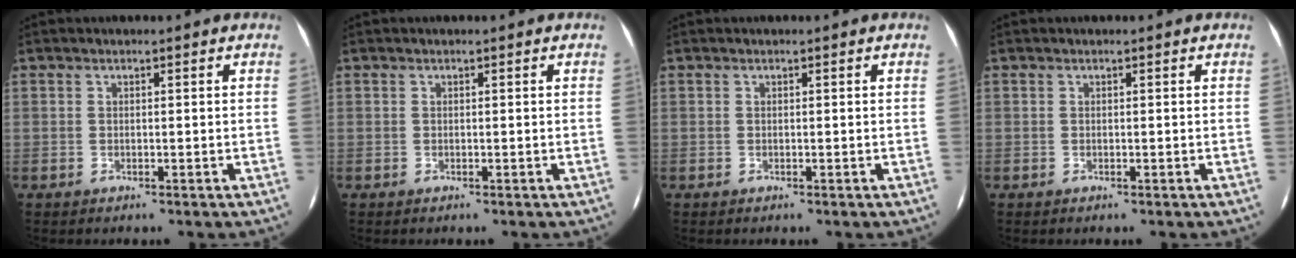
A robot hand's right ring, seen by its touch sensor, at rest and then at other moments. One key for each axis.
{"total": 0.0}
{"total": 0.0}
{"total": 0.0}